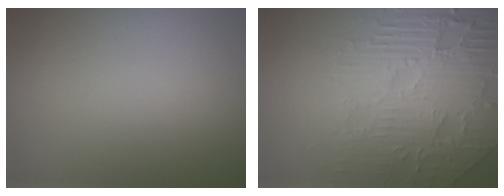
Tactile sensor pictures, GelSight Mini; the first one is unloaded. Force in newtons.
{"total": 8.4, "press": 6.1, "slide": 5.7}